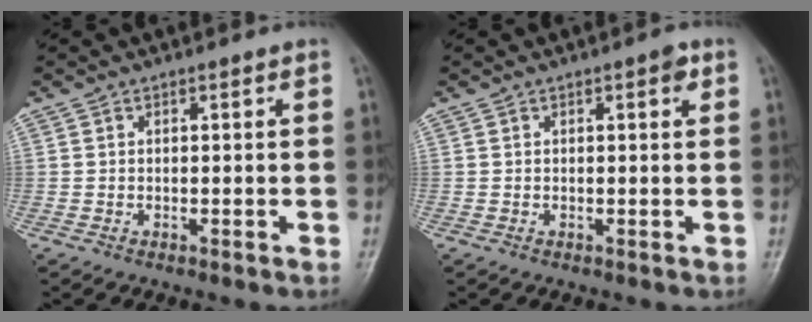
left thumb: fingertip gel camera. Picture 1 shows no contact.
{"total": 1.6, "force": [0.7, 0.6, 1.4], "torque": [-0.016, 0.000, 0.007]}